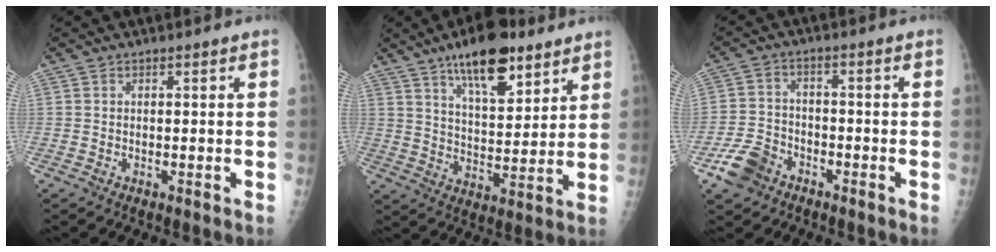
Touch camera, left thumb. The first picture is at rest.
{"total": 15.1, "force": [9.6, 5.8, 10.1], "torque": [-0.125, -0.050, 0.156]}
{"total": 7.3, "force": [-4.5, 4.9, 3.0], "torque": [-0.053, 0.021, -0.085]}